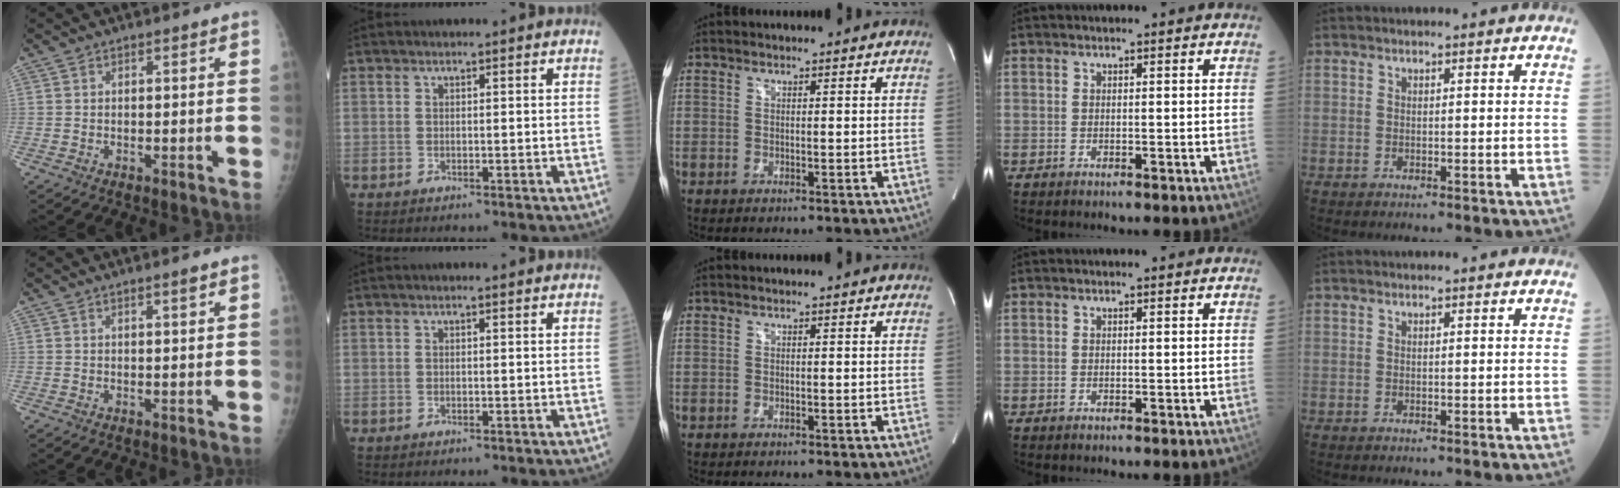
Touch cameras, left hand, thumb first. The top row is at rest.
{"thumb": {"total": 1.1, "force": [0.8, 0.0, 0.8], "torque": [-0.012, -0.006, 0.013]}, "index": {"total": 0.8, "force": [0.7, 0.0, 0.3], "torque": [-0.011, 0.002, 0.010]}}